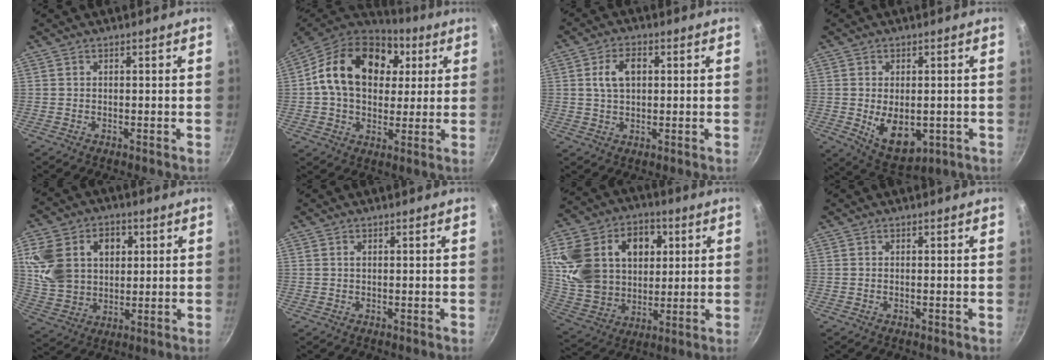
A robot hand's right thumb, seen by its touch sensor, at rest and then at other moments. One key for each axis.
{"total": 21.3, "fx": 5.4, "fy": 15.2, "fz": 13.9, "tx": -0.220, "ty": 0.010, "tz": 0.076}
{"total": 6.1, "fx": 1.2, "fy": 3.7, "fz": 4.6, "tx": -0.070, "ty": 0.007, "tz": 0.019}
{"total": 9.8, "fx": -1.5, "fy": 6.1, "fz": 7.5, "tx": -0.098, "ty": -0.012, "tz": -0.002}
{"total": 16.4, "fx": 3.7, "fy": 12.7, "fz": 9.7, "tx": -0.180, "ty": 0.008, "tz": 0.071}
{"total": 0.5, "fx": 0.2, "fy": 0.3, "fz": 0.4, "tx": -0.007, "ty": 0.002, "tz": 0.003}
{"total": 23.5, "fx": 5.5, "fy": 17.9, "fz": 14.2, "tx": -0.249, "ty": 0.010, "tz": 0.102}
{"total": 0.0}